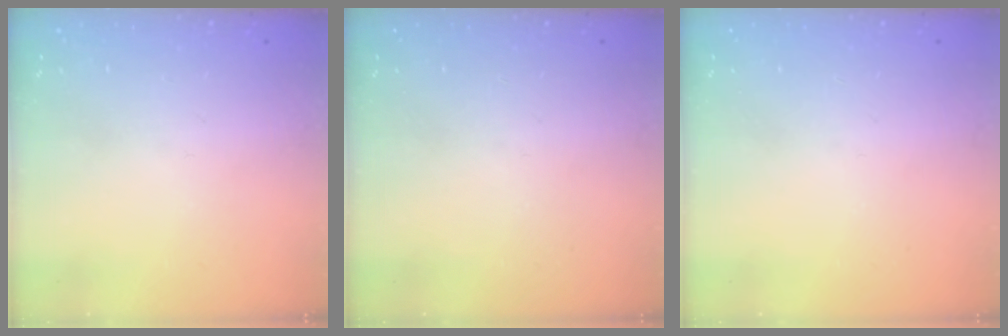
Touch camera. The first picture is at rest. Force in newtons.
{"total": 0.0}
{"total": 0.0}